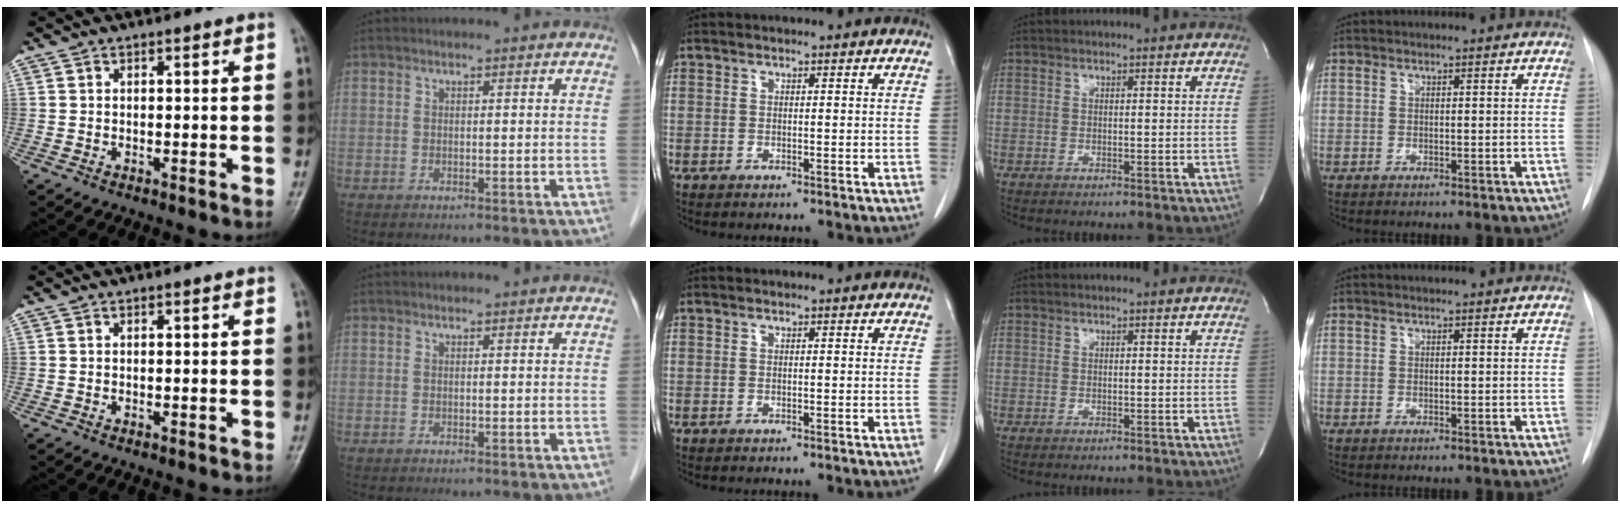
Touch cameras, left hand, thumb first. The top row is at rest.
{}